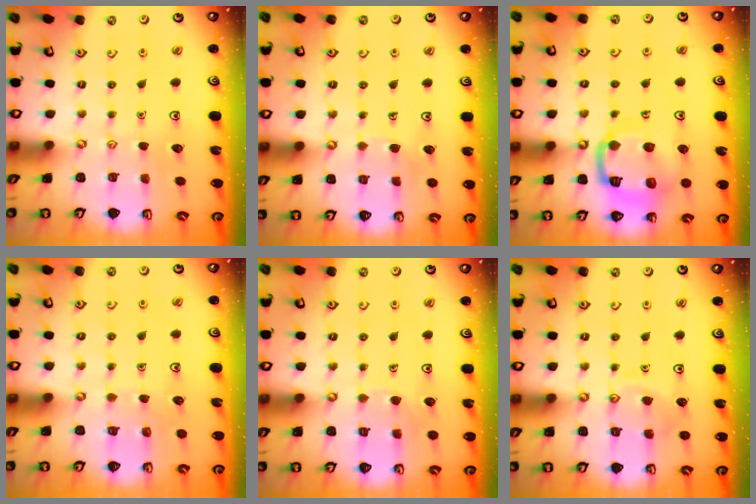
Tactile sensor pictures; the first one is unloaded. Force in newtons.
{"total": 4.0, "press": 4.0, "slide": 0.2}
{"total": 15.9, "press": 15.8, "slide": 1.7}
{"total": 4.3, "press": 4.2, "slide": 0.4}
{"total": 5.2, "press": 5.2, "slide": 0.4}
{"total": 8.8, "press": 8.7, "slide": 0.8}